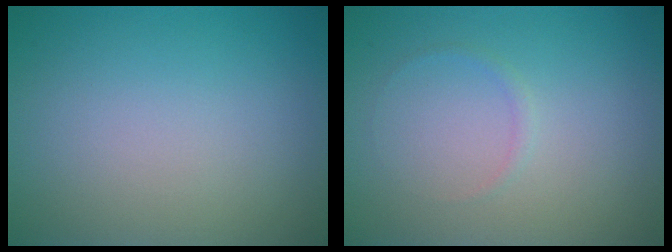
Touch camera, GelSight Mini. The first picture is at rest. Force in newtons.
{"total": 0.6, "press": 0.6, "slide": 0.1}